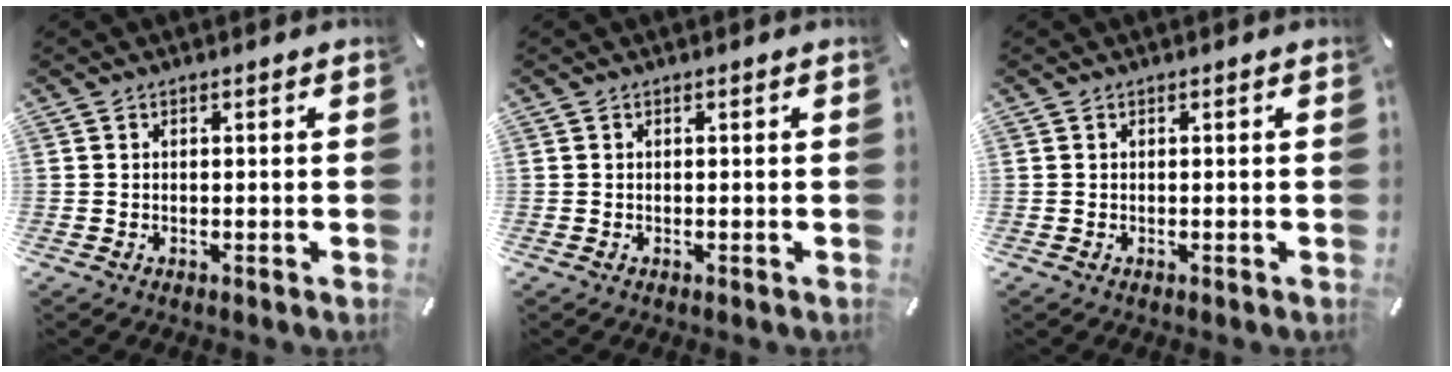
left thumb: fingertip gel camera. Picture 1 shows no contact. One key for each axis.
{"total": 0.0}
{"total": 0.0}